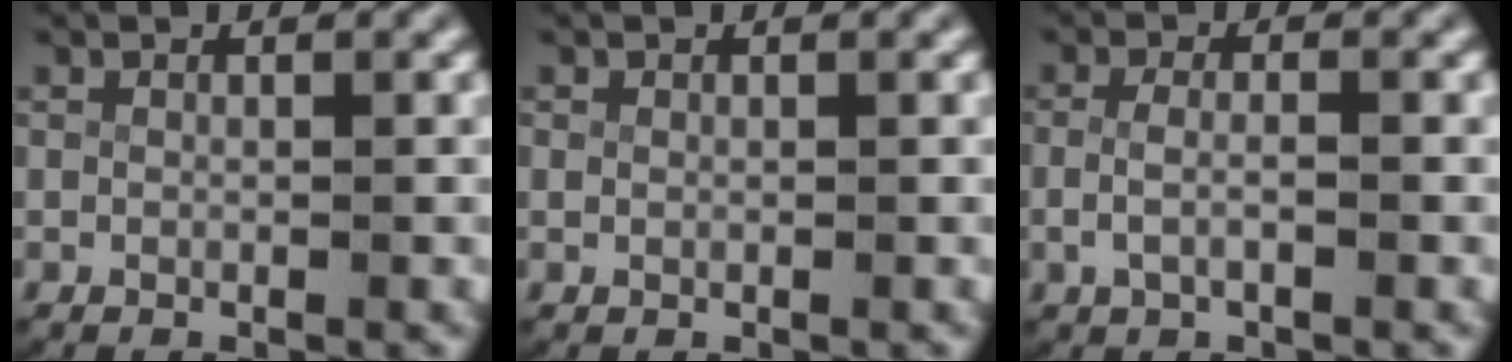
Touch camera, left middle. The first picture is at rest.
{"total": 0.0}
{"total": 2.2, "force": [-0.8, 1.0, 1.8], "torque": [-0.049, -0.010, -0.008]}